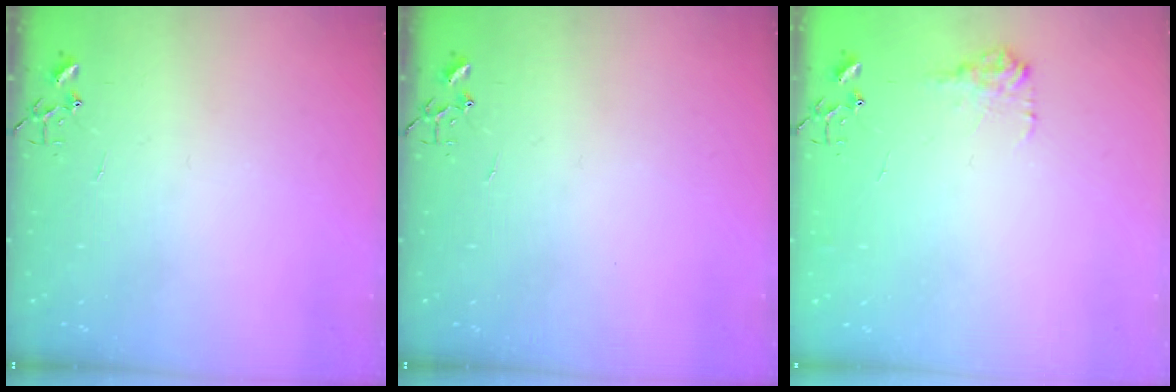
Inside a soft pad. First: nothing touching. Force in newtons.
{"total": 0.0}
{"total": 8.9, "press": 8.9, "slide": 0.3}